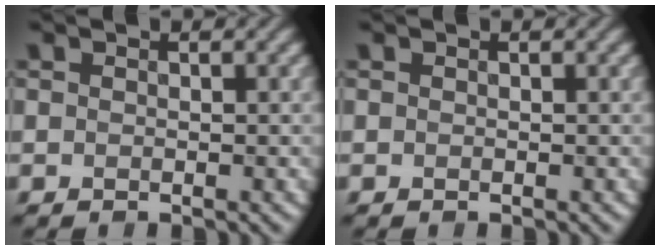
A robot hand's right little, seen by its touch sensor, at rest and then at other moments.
{"total": 0.0}